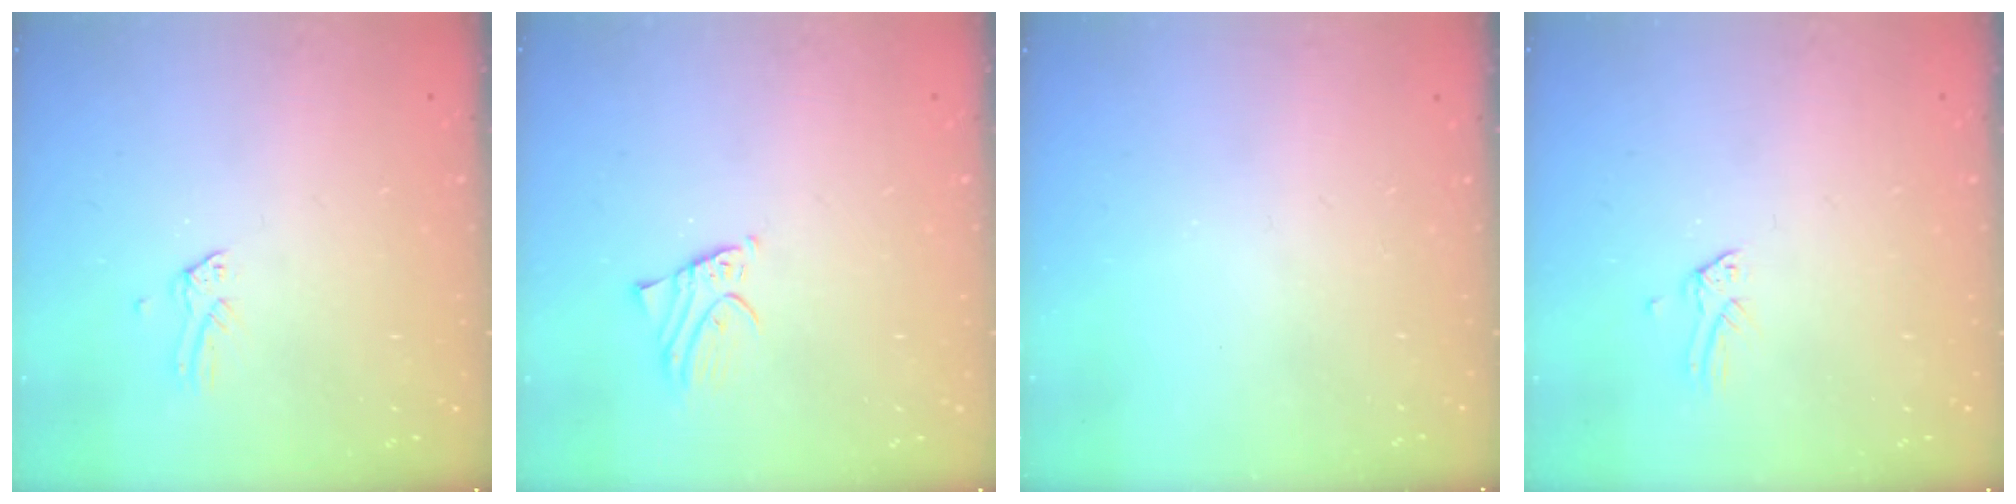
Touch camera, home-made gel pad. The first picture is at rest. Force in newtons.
{"total": 1.9, "press": 1.9, "slide": 0.1}
{"total": 0.0}
{"total": 0.0}